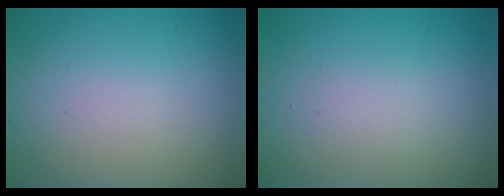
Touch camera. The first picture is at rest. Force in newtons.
{"total": 1.3, "press": 1.3, "slide": 0.0}